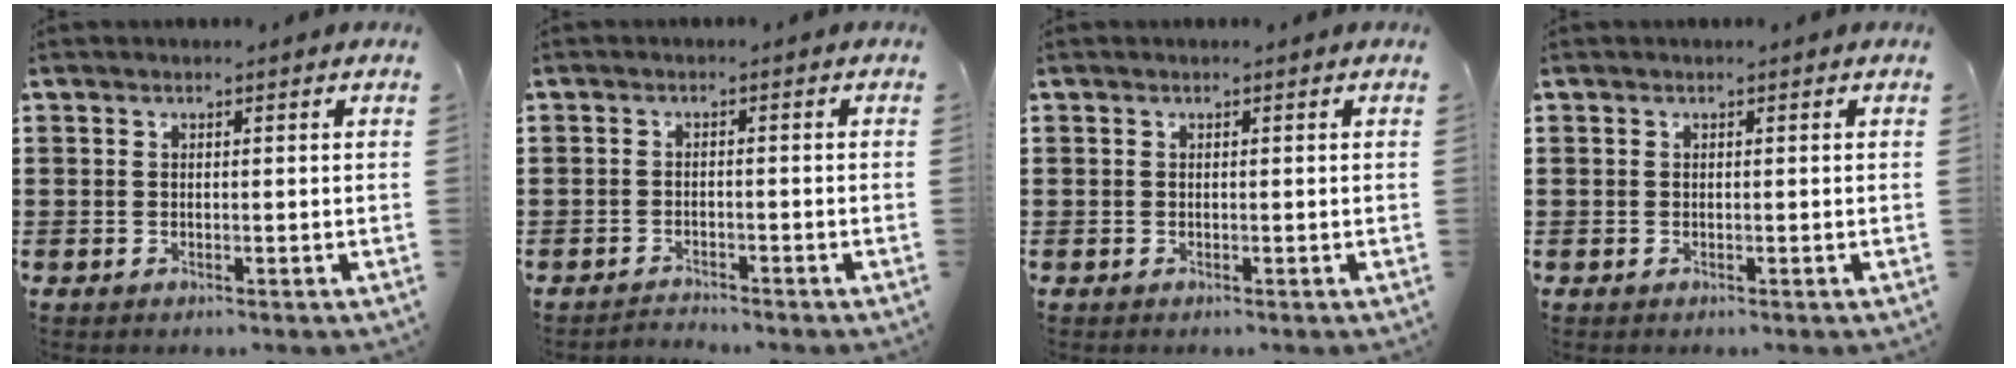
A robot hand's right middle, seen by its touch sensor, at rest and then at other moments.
{"total": 1.5, "force": [-1.5, 0.1, 0.0], "torque": [-0.005, 0.002, -0.032]}
{"total": 0.0}
{"total": 0.0}